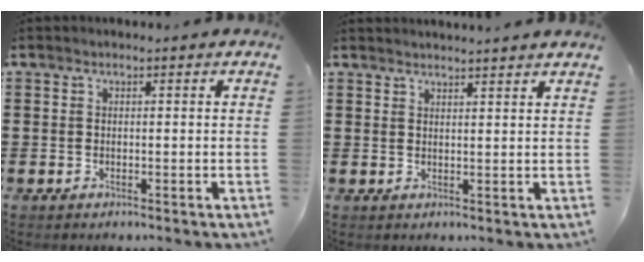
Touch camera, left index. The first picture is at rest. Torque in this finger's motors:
{"motor_torque": [-0.56, 0.50, 0.07, 0.08]}